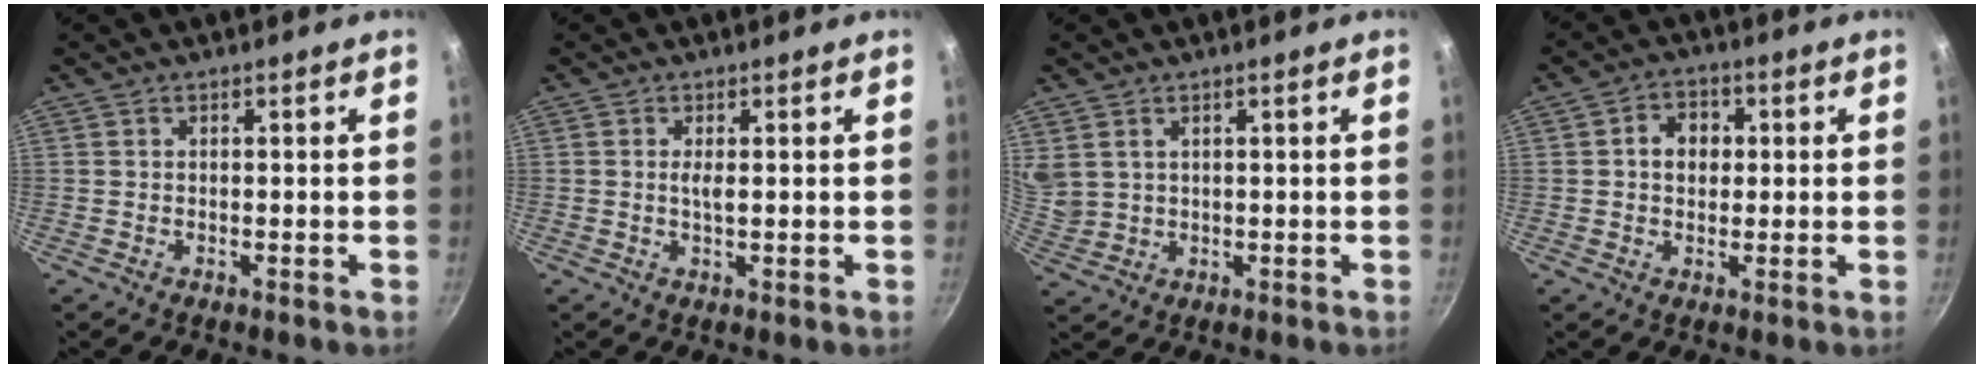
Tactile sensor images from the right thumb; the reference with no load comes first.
{"total": 2.0, "force": [0.3, 0.5, 1.9], "torque": [-0.035, -0.003, 0.004]}
{"total": 6.3, "force": [3.1, 4.5, 3.1], "torque": [-0.052, -0.004, 0.074]}
{"total": 5.8, "force": [0.8, 4.6, 3.4], "torque": [-0.029, 0.008, 0.005]}